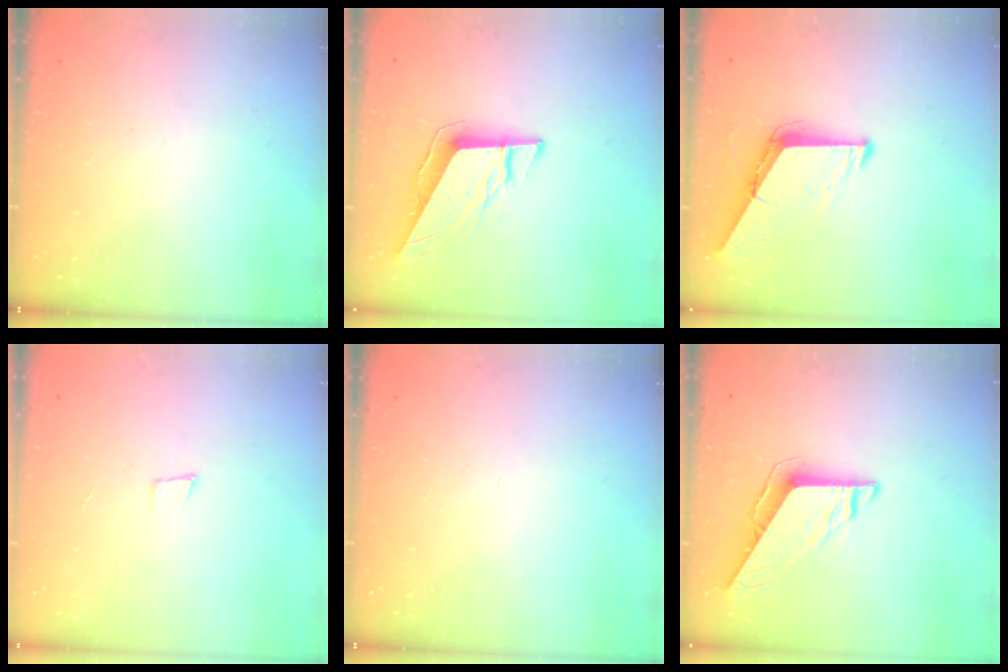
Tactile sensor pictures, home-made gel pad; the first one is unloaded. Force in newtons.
{"total": 9.6, "press": 9.4, "slide": 1.8}
{"total": 8.6, "press": 8.5, "slide": 0.8}
{"total": 3.7, "press": 2.5, "slide": 2.6}
{"total": 0.0}
{"total": 7.6, "press": 7.6, "slide": 0.2}